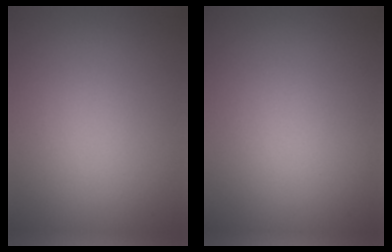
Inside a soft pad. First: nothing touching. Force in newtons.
{"total": 0.0}